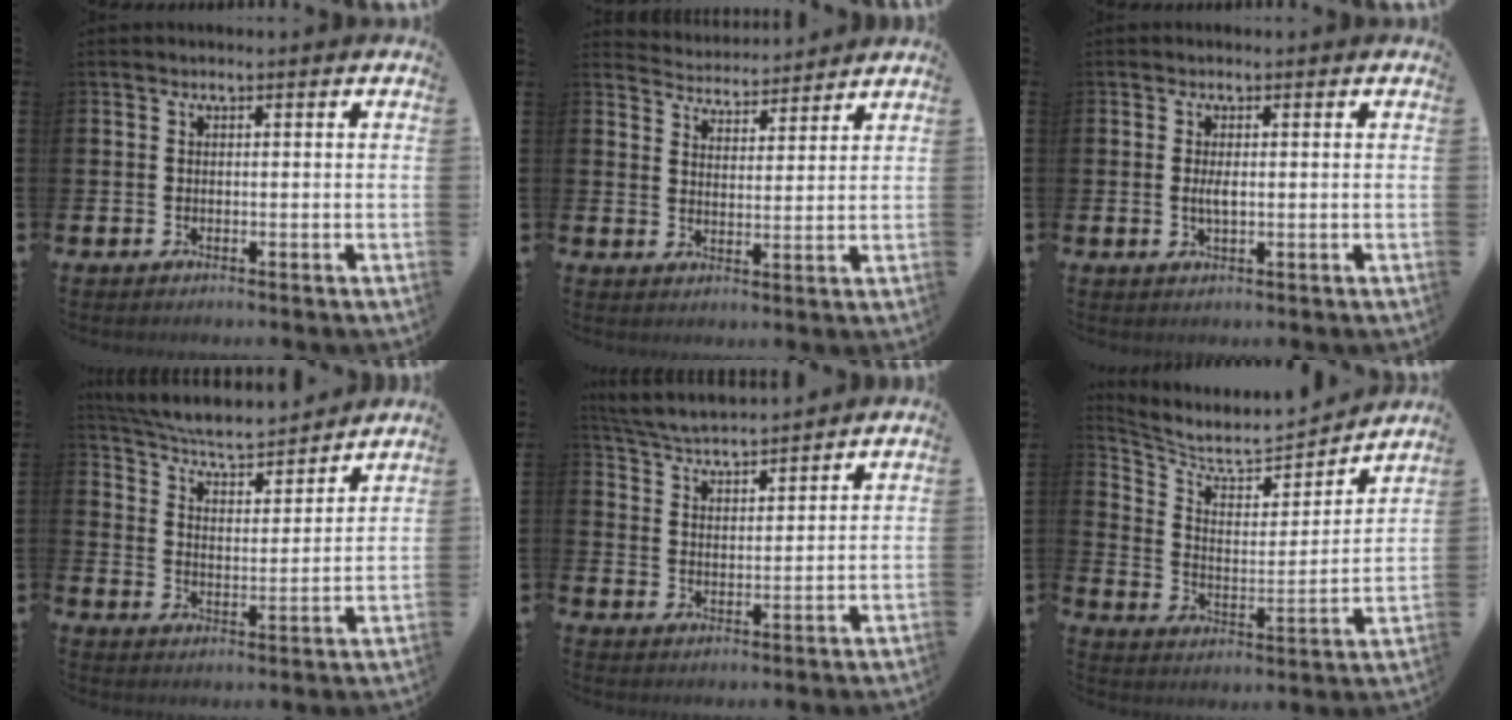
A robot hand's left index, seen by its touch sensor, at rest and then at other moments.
{"total": 4.2, "force": [4.1, 0.7, -0.3], "torque": [-0.016, -0.029, 0.073]}
{"total": 1.9, "force": [-0.2, 0.6, 1.8], "torque": [-0.031, 0.000, -0.005]}
{"total": 6.0, "force": [5.7, 0.8, 1.7], "torque": [-0.063, -0.047, 0.094]}
{"total": 4.9, "force": [4.9, 0.2, 0.7], "torque": [-0.037, -0.032, 0.086]}
{"total": 6.0, "force": [5.7, 1.3, 1.6], "torque": [-0.069, -0.055, 0.092]}